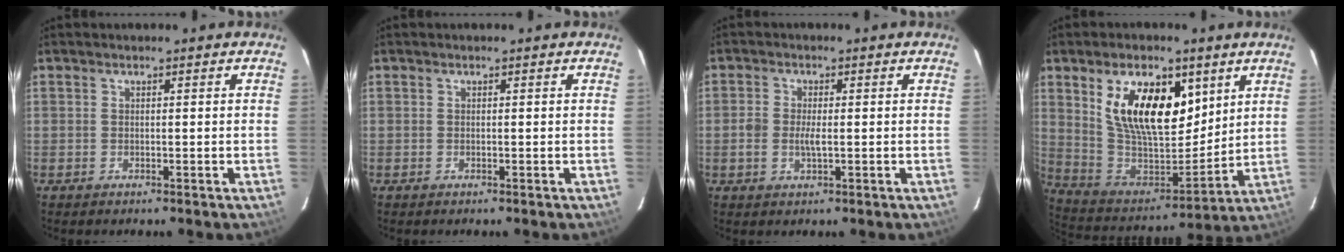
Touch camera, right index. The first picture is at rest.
{"total": 0.0}
{"total": 3.2, "force": [-0.5, 1.5, 2.8], "torque": [-0.059, 0.002, -0.012]}
{"total": 18.7, "force": [8.0, 9.6, 13.9], "torque": [-0.260, 0.005, 0.159]}